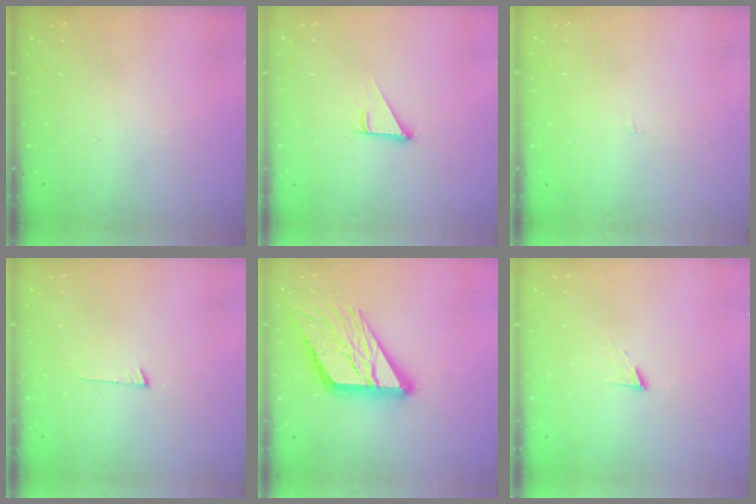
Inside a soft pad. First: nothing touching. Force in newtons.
{"total": 2.9, "press": 2.9, "slide": 0.1}
{"total": 1.8, "press": 1.8, "slide": 0.1}
{"total": 2.7, "press": 2.7, "slide": 0.2}
{"total": 19.0, "press": 18.9, "slide": 2.0}
{"total": 5.1, "press": 5.1, "slide": 0.6}